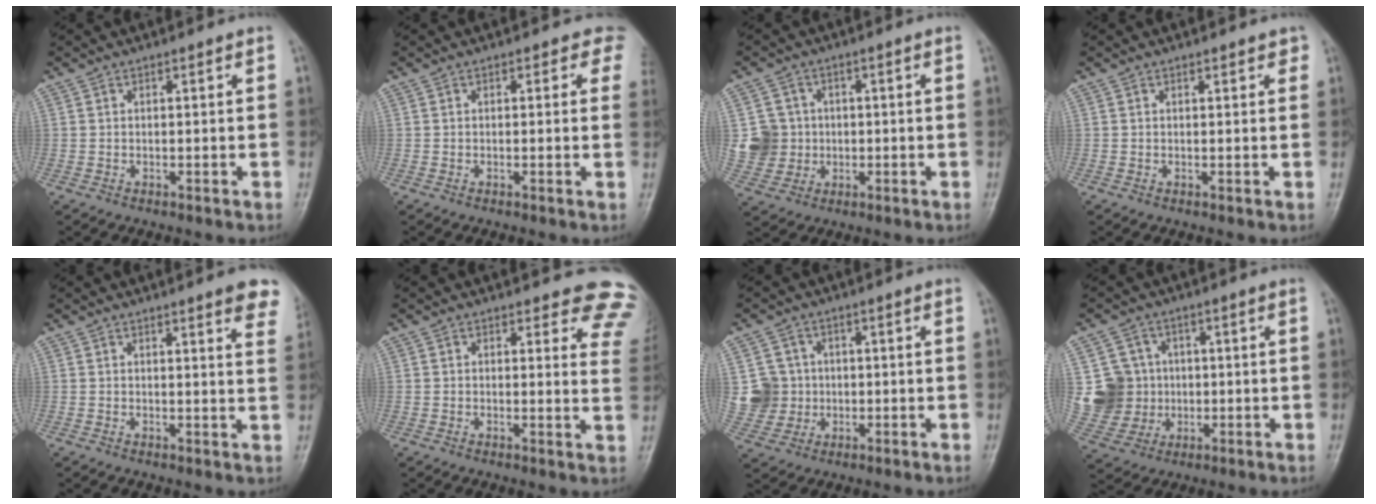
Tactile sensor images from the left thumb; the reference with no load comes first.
{"total": 3.1, "force": [1.8, 2.1, 1.4], "torque": [0.018, -0.004, 0.000]}
{"total": 7.2, "force": [0.2, 7.0, 1.8], "torque": [-0.011, 0.007, 0.004]}
{"total": 1.2, "force": [0.8, 0.5, 0.6], "torque": [-0.004, -0.003, 0.007]}
{"total": 7.4, "force": [5.2, 1.4, 5.1], "torque": [-0.039, -0.017, 0.048]}
{"total": 9.8, "force": [8.3, 4.6, 2.4], "torque": [0.034, -0.041, 0.056]}
{"total": 7.4, "force": [0.4, 7.1, 1.9], "torque": [-0.012, 0.007, 0.009]}
{"total": 10.6, "force": [0.6, 10.0, 3.4], "torque": [-0.041, 0.012, 0.021]}